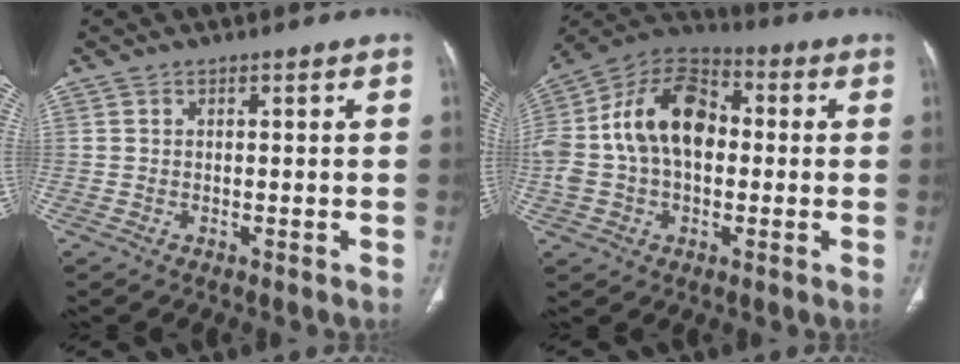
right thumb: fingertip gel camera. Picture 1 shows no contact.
{"total": 18.6, "force": [0.8, 12.2, 14.0], "torque": [-0.251, 0.041, 0.008]}